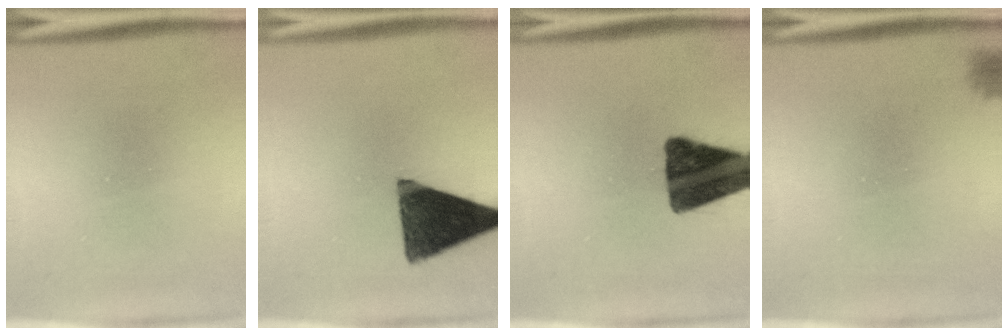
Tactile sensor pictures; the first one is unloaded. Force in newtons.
{"total": 15.2}
{"total": 15.6}
{"total": 1.6}